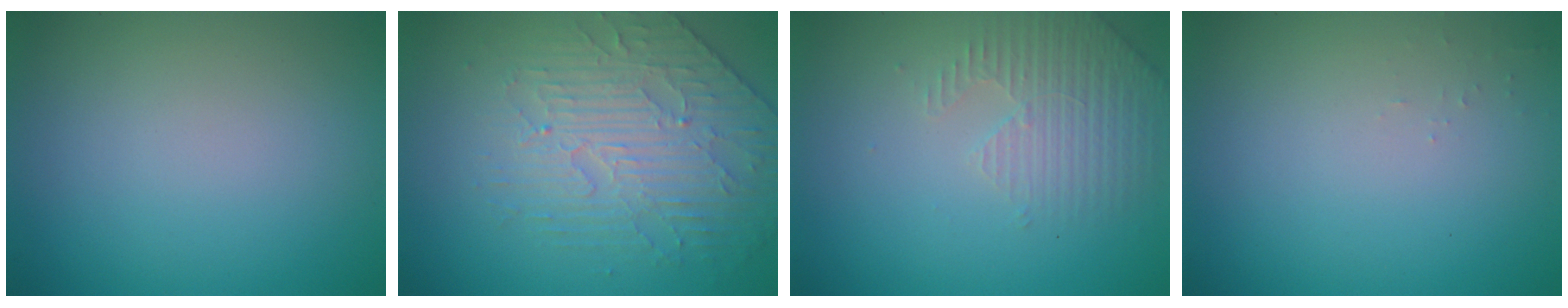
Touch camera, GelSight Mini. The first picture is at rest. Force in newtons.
{"total": 3.9, "press": 3.8, "slide": 0.8}
{"total": 3.1, "press": 3.1, "slide": 0.7}
{"total": 0.5, "press": 0.5, "slide": 0.2}